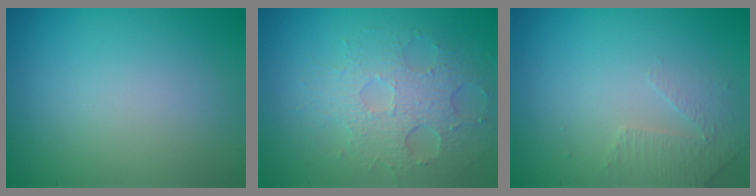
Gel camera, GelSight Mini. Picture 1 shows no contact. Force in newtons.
{"total": 3.5, "press": 3.2, "slide": 1.5}
{"total": 1.9, "press": 1.8, "slide": 0.5}